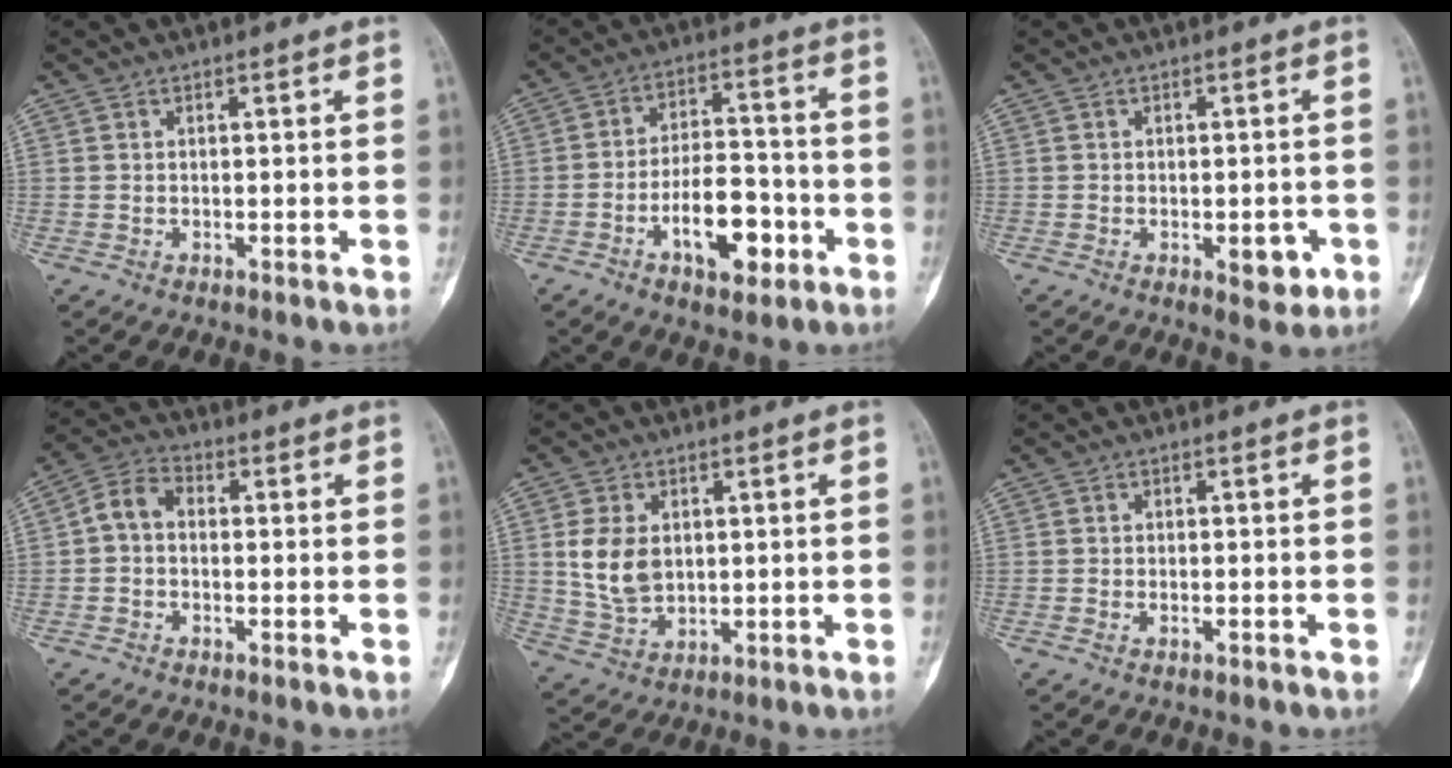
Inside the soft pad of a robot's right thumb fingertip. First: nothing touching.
{"total": 12.1, "force": [-4.8, 6.1, 9.3], "torque": [-0.131, 0.035, -0.076]}
{"total": 4.5, "force": [-1.5, 2.2, 3.6], "torque": [-0.027, 0.003, -0.013]}
{"total": 5.4, "force": [-0.3, 3.9, 3.7], "torque": [-0.057, 0.018, -0.020]}
{"total": 8.2, "force": [1.2, 5.7, 5.8], "torque": [-0.098, -0.007, 0.034]}
{"total": 1.1, "force": [-0.4, 0.5, 0.9], "torque": [-0.016, 0.010, -0.004]}